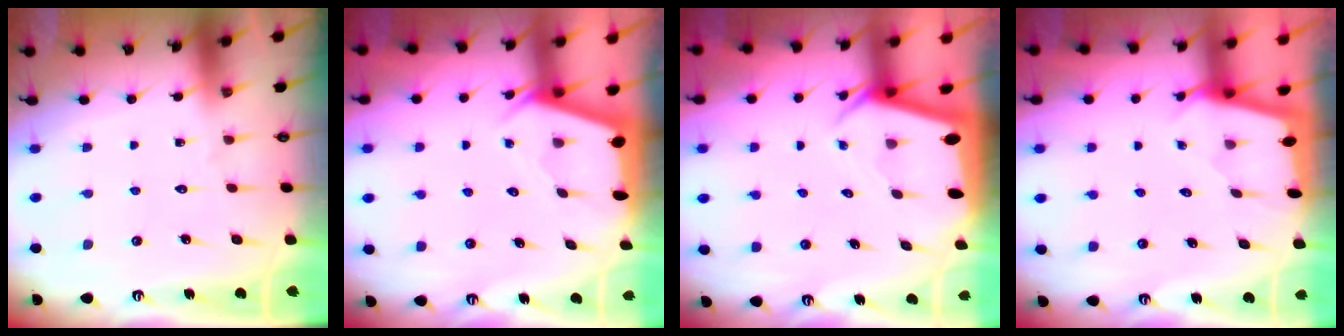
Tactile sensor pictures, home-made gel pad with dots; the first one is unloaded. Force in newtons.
{"total": 2.4, "press": 2.4, "slide": 0.3}
{"total": 3.5, "press": 3.5, "slide": 0.3}
{"total": 1.9, "press": 1.9, "slide": 0.1}